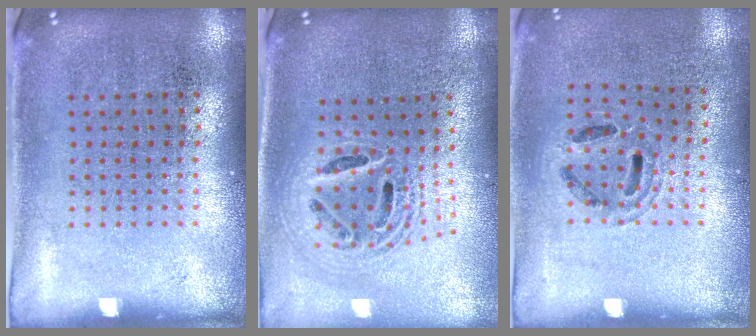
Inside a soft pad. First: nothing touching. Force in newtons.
{"total": 2.1, "press": 1.7, "slide": 1.3}
{"total": 0.9, "press": 0.9, "slide": 0.1}